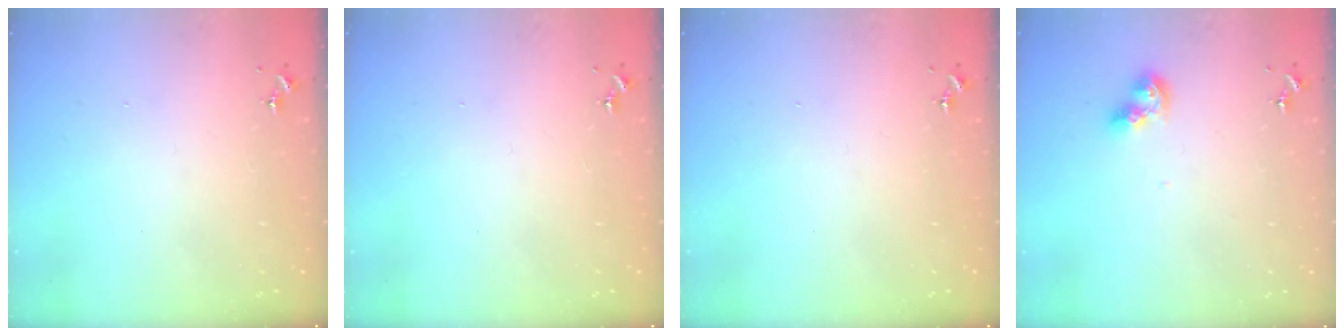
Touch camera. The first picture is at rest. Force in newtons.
{"total": 0.0}
{"total": 0.0}
{"total": 8.0, "press": 7.9, "slide": 0.8}